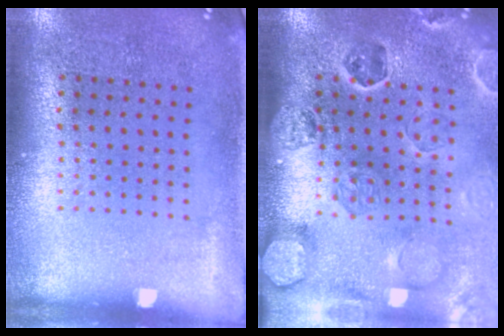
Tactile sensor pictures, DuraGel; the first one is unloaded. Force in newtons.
{"total": 2.7, "press": 2.7, "slide": 0.3}